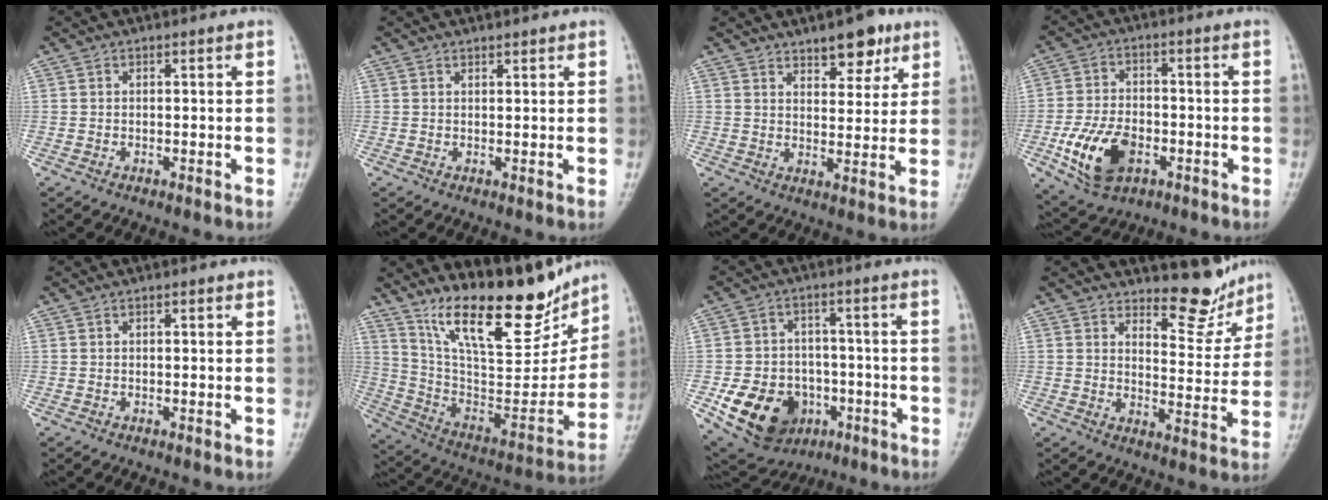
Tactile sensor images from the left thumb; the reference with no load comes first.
{"total": 1.0, "force": [0.8, 0.3, 0.4], "torque": [-0.004, -0.004, 0.013]}
{"total": 8.2, "force": [5.3, 3.7, 5.1], "torque": [-0.042, -0.028, 0.074]}
{"total": 11.9, "force": [-4.3, 7.3, 8.3], "torque": [-0.147, 0.010, -0.072]}
{"total": 1.0, "force": [0.4, 0.4, 0.8], "torque": [-0.011, 0.003, 0.003]}
{"total": 24.6, "force": [17.0, 8.1, 15.9], "torque": [-0.212, -0.074, 0.293]}
{"total": 14.8, "force": [-5.5, 11.5, 7.5], "torque": [-0.110, 0.022, -0.077]}
{"total": 8.0, "force": [7.1, 2.8, 2.4], "torque": [-0.001, -0.065, 0.106]}